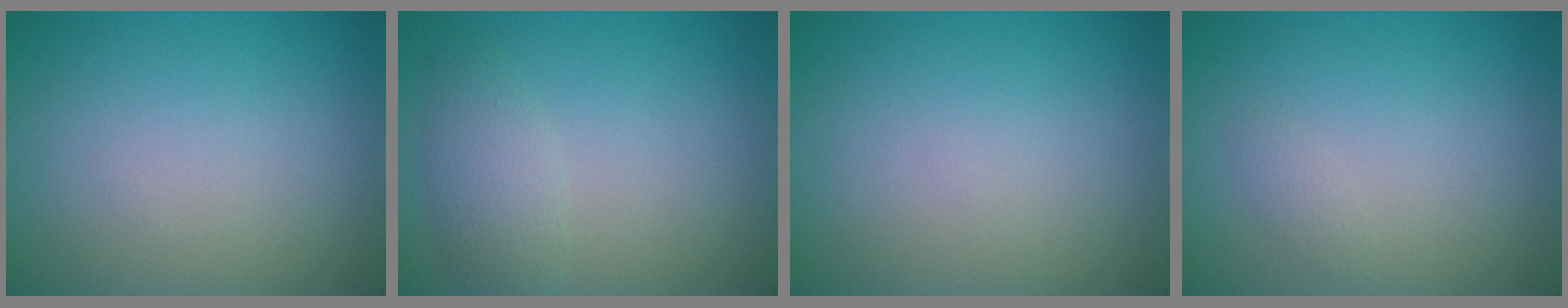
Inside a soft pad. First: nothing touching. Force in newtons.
{"total": 2.4, "press": 2.4, "slide": 0.1}
{"total": 0.0}
{"total": 0.7, "press": 0.7, "slide": 0.0}